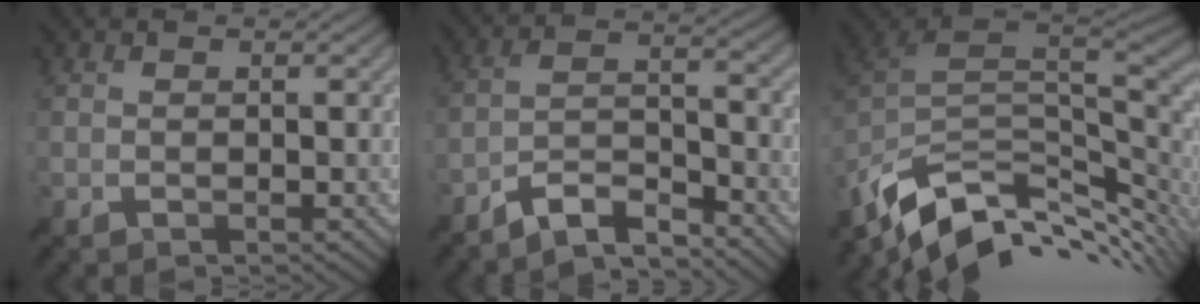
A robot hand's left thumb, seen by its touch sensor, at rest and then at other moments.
{"total": 6.9, "force": [-6.0, 1.4, 3.2], "torque": [-0.056, 0.002, -0.121]}
{"total": 12.4, "force": [-5.0, 6.8, 9.1], "torque": [-0.201, -0.023, -0.079]}